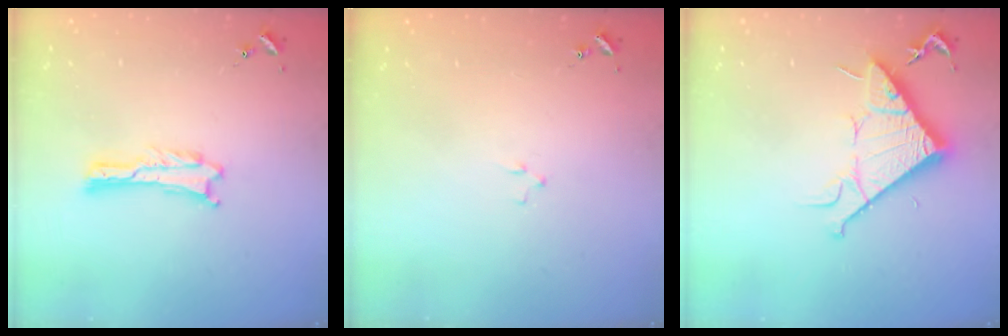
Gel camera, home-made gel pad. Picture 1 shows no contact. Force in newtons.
{"total": 0.7, "press": 0.7, "slide": 0.2}
{"total": 10.2, "press": 10.2, "slide": 0.3}